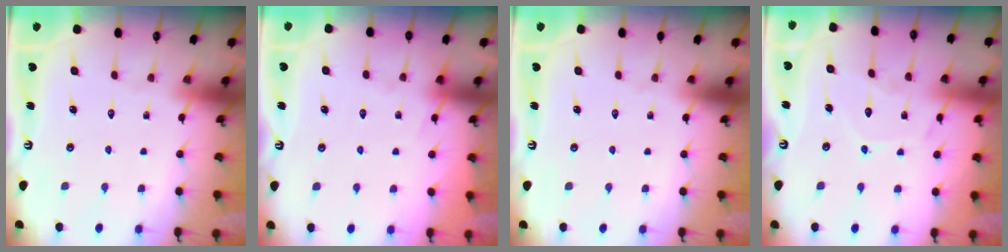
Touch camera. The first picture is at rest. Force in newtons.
{"total": 4.9, "press": 4.9, "slide": 0.6}
{"total": 0.0}
{"total": 9.0, "press": 9.0, "slide": 0.7}